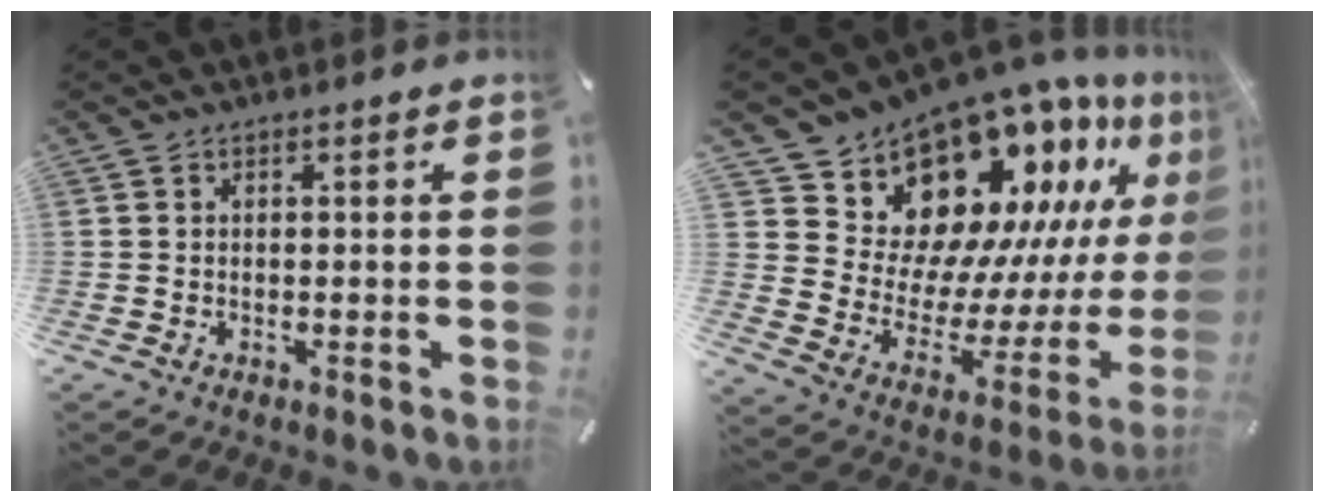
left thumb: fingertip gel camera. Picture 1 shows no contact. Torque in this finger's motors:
{"motor_torque": [1.85, 1.85, 1.58, -1.19, 0.12]}